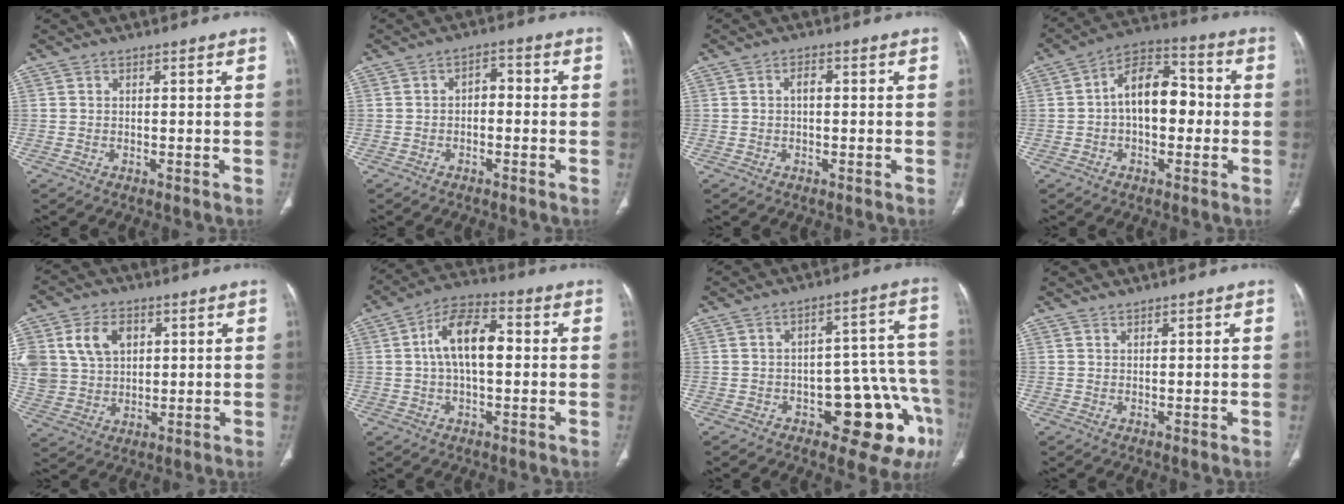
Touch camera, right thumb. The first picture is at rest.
{"total": 3.1, "force": [-0.6, 2.0, 2.3], "torque": [-0.022, 0.018, -0.019]}
{"total": 1.8, "force": [0.0, 1.0, 1.5], "torque": [-0.022, 0.006, -0.003]}
{"total": 12.4, "force": [-0.3, 7.6, 9.8], "torque": [-0.128, 0.035, -0.017]}
{"total": 14.5, "force": [4.6, 11.0, 8.2], "torque": [-0.164, -0.001, 0.099]}
{"total": 11.2, "force": [1.1, 5.8, 9.5], "torque": [-0.166, 0.023, 0.011]}
{"total": 15.7, "force": [-6.6, 7.0, 12.4], "torque": [-0.091, 0.056, -0.070]}
{"total": 0.9, "force": [0.9, 0.1, 0.0], "torque": [0.001, -0.008, 0.017]}